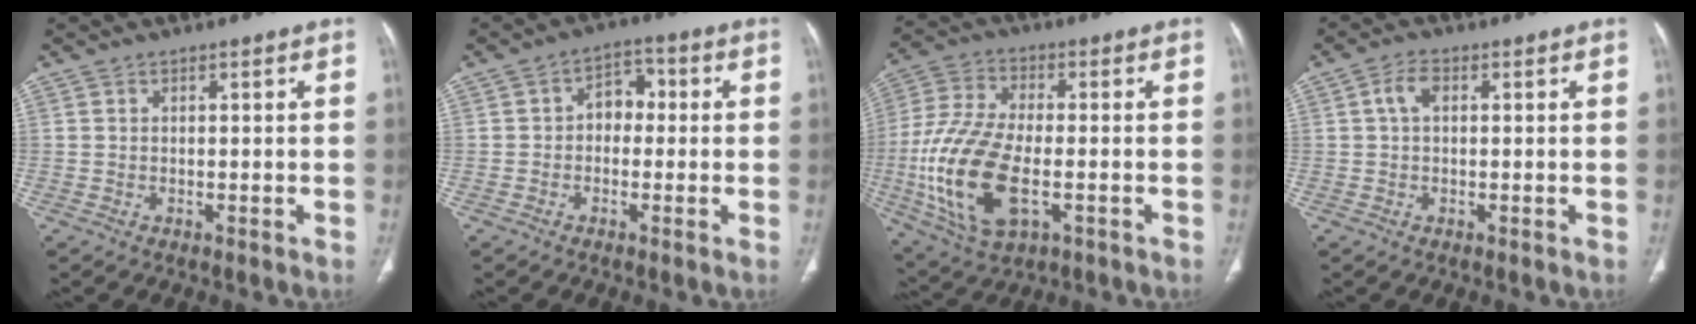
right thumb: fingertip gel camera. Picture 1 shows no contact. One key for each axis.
{"total": 5.3, "fx": -0.1, "fy": 3.9, "fz": 3.5, "tx": -0.026, "ty": 0.022, "tz": -0.015}
{"total": 18.7, "fx": -4.0, "fy": 9.3, "fz": 15.7, "tx": -0.336, "ty": 0.005, "tz": -0.065}
{"total": 3.2, "fx": 0.6, "fy": 1.9, "fz": 2.5, "tx": -0.050, "ty": 0.011, "tz": 0.009}